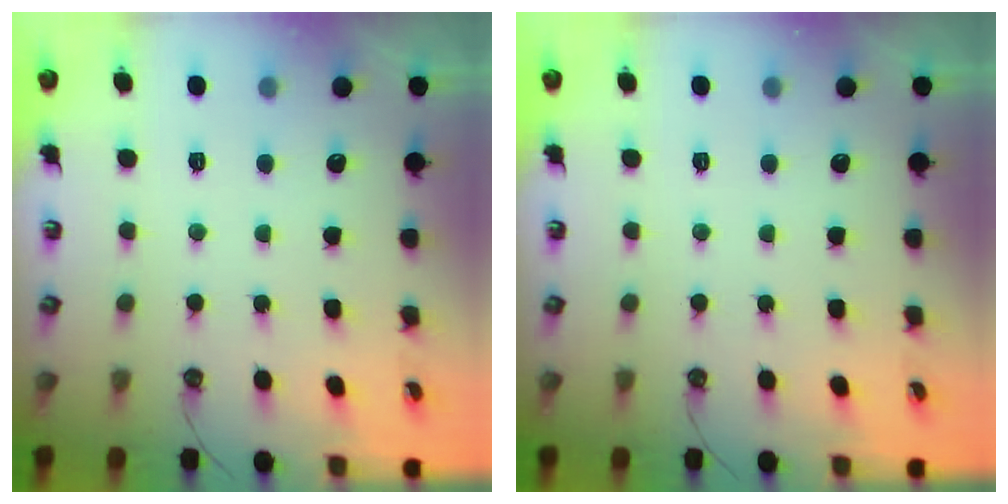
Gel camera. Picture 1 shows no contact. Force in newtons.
{"total": 0.0}